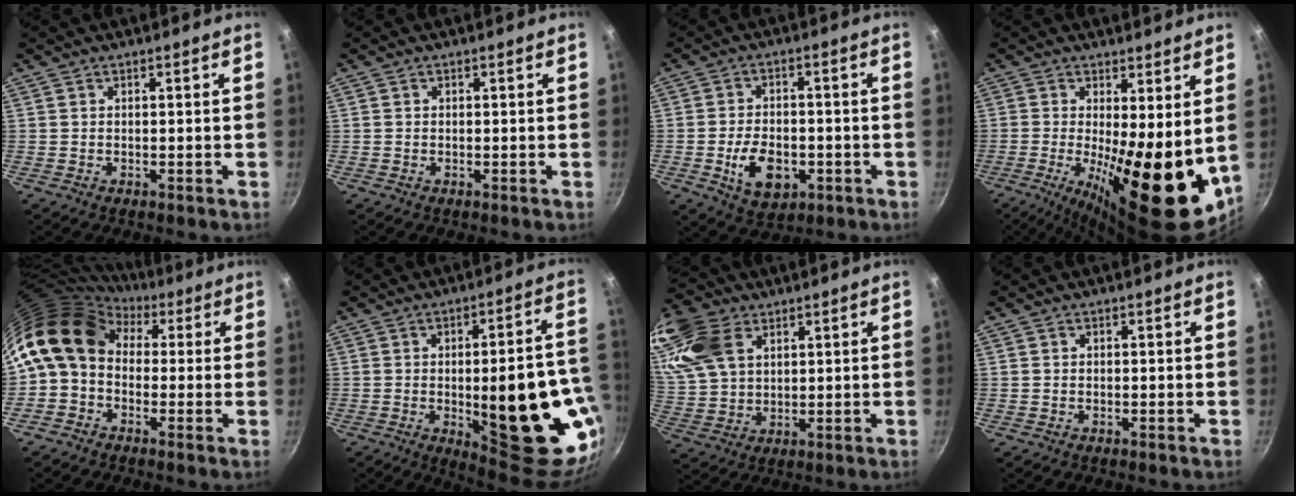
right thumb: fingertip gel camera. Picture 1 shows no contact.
{"total": 0.0}
{"total": 9.8, "force": [-2.8, 6.3, 7.0], "torque": [-0.097, 0.010, -0.038]}
{"total": 18.9, "force": [-1.3, 6.6, 17.7], "torque": [-0.249, -0.029, -0.011]}
{"total": 12.2, "force": [2.4, 9.0, 7.8], "torque": [-0.123, 0.026, 0.016]}
{"total": 26.2, "force": [-5.2, 10.1, 23.6], "torque": [-0.255, 0.010, -0.050]}
{"total": 16.6, "force": [7.6, 11.0, 9.7], "torque": [-0.208, -0.005, 0.154]}
{"total": 0.0}